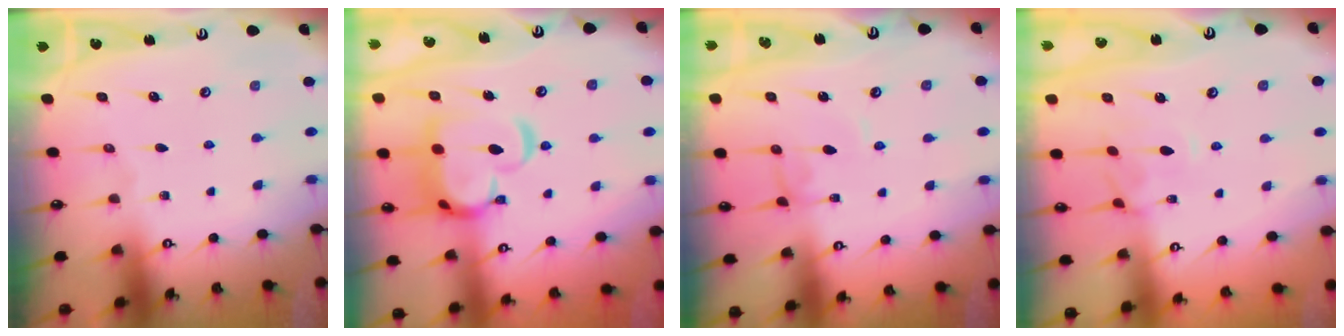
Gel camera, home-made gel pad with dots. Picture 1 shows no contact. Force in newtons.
{"total": 8.7, "press": 8.6, "slide": 1.3}
{"total": 1.5, "press": 1.4, "slide": 0.1}
{"total": 2.7, "press": 2.6, "slide": 0.5}